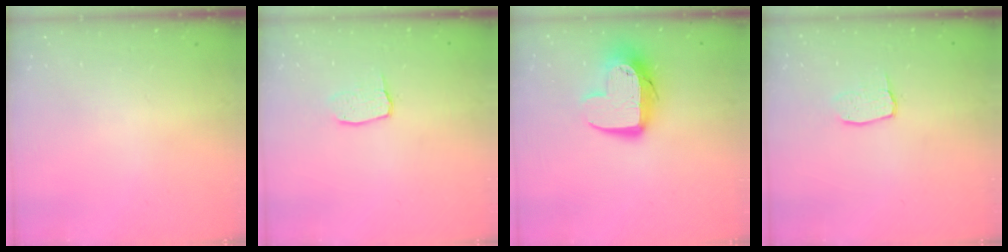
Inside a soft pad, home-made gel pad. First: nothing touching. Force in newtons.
{"total": 3.0, "press": 3.0, "slide": 0.2}
{"total": 11.0, "press": 10.9, "slide": 0.9}
{"total": 3.0, "press": 3.0, "slide": 0.2}